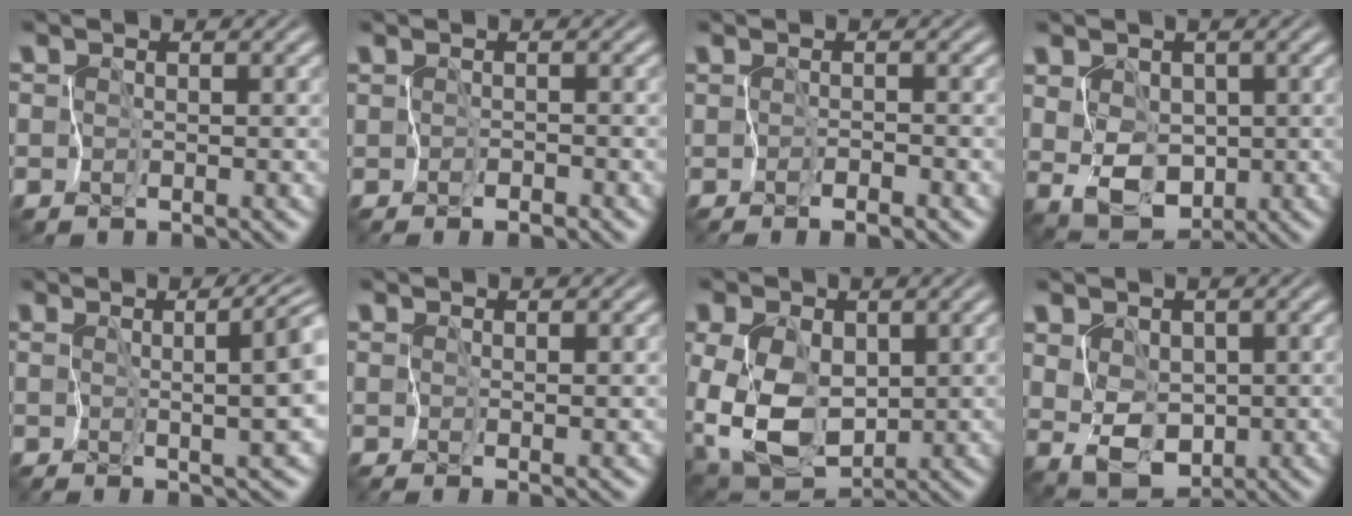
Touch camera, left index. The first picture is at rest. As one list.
[{"total": 0.8, "force": [-0.4, -0.7, 0.0], "torque": [-0.008, -0.001, -0.011]}, {"total": 1.0, "force": [-0.6, -0.8, 0.1], "torque": [-0.014, 0.001, -0.013]}, {"total": 3.6, "force": [0.5, 2.5, 2.5], "torque": [-0.062, -0.011, 0.015]}, {"total": 7.0, "force": [1.2, 2.0, 6.6], "torque": [-0.051, 0.017, 0.009]}, {"total": 1.0, "force": [0.1, -1.0, 0.1], "torque": [-0.013, -0.001, 0.002]}, {"total": 10.0, "force": [-0.1, 6.7, 7.4], "torque": [-0.166, -0.017, 0.004]}, {"total": 3.1, "force": [0.7, 2.0, 2.3], "torque": [-0.060, -0.012, 0.017]}]